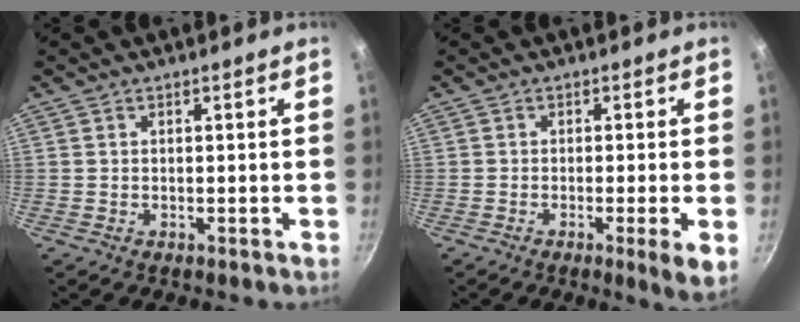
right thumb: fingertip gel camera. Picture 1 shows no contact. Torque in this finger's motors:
{"motor_torque": [0.44, 0.50, -0.14, 0.12, 0.17]}